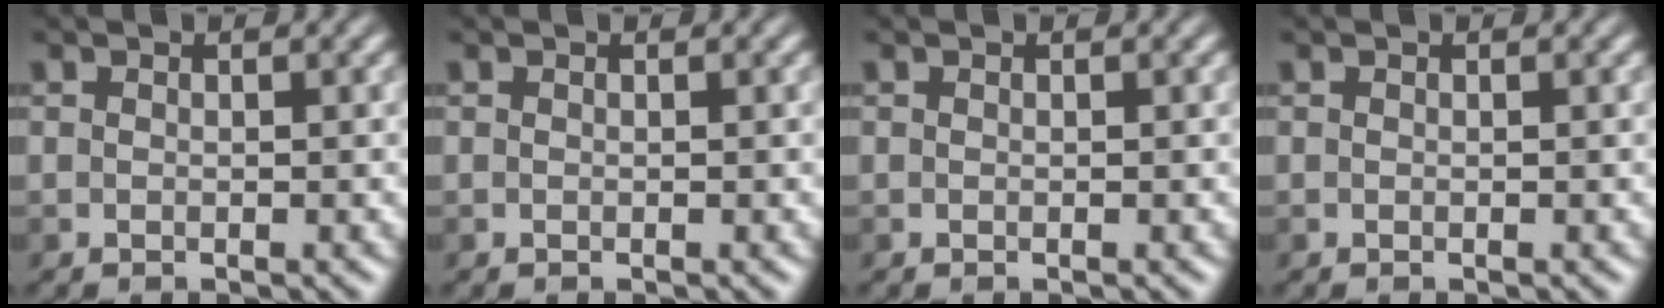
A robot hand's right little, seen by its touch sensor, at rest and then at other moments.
{"total": 0.0}
{"total": 0.0}
{"total": 0.0}